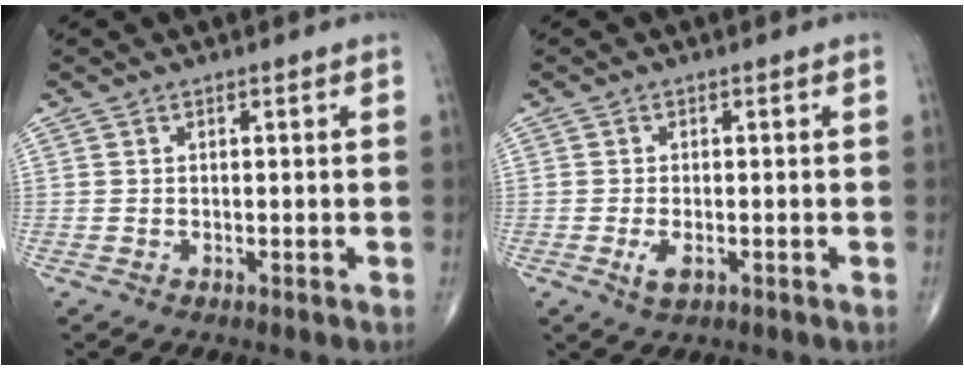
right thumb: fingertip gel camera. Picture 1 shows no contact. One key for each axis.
{"total": 2.7, "fx": -0.9, "fy": 1.3, "fz": 2.2, "tx": -0.045, "ty": -0.003, "tz": -0.013}